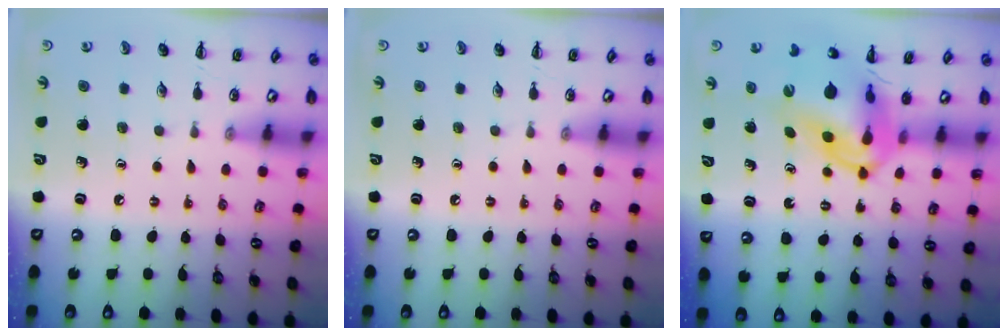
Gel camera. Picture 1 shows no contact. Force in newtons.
{"total": 0.0}
{"total": 10.6, "press": 10.1, "slide": 3.2}